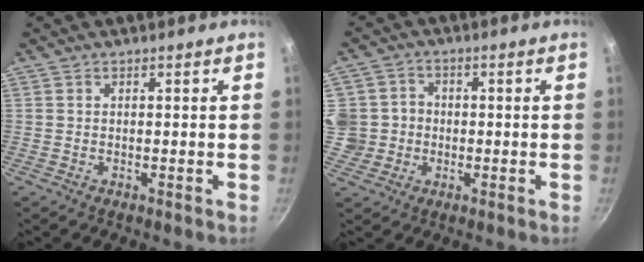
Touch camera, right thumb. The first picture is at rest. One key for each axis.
{"total": 7.1, "fx": -0.4, "fy": 6.8, "fz": 1.9, "tx": -0.005, "ty": 0.009, "tz": -0.011}